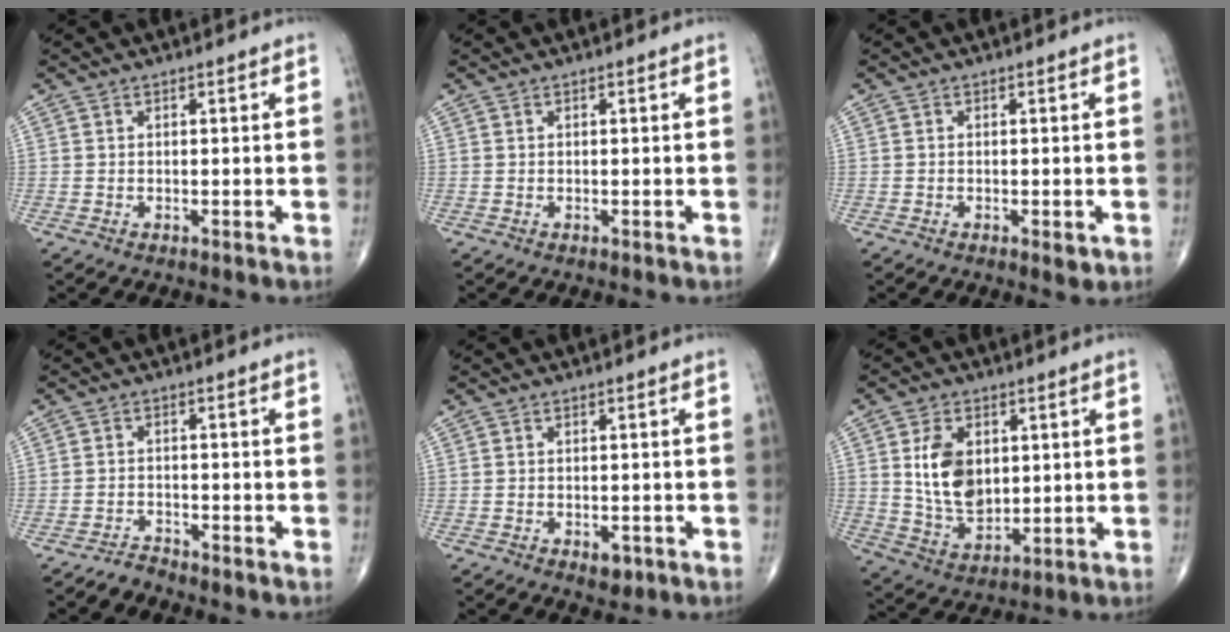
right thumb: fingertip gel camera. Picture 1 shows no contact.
{"total": 0.0}
{"total": 1.8, "force": [-0.7, 0.8, 1.5], "torque": [-0.019, -0.002, -0.008]}
{"total": 2.0, "force": [-2.0, 0.3, -0.2], "torque": [0.005, 0.002, -0.039]}
{"total": 2.3, "force": [-1.0, 1.4, 1.5], "torque": [-0.015, 0.000, -0.010]}
{"total": 11.3, "force": [2.2, 7.4, 8.2], "torque": [-0.125, -0.020, 0.052]}